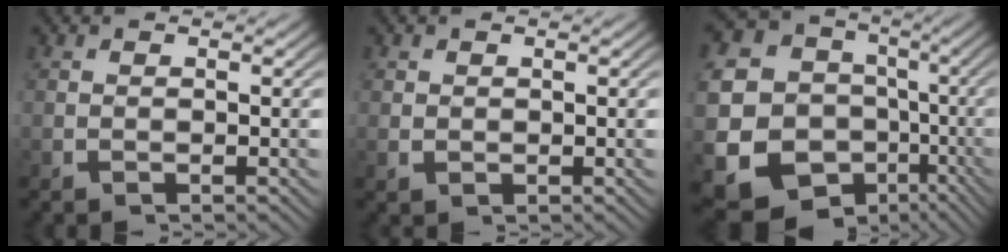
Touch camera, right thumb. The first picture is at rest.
{"total": 0.9, "force": [0.4, 0.7, 0.4], "torque": [-0.012, -0.008, 0.014]}
{"total": 21.3, "force": [-4.7, 18.2, 10.0], "torque": [-0.268, -0.113, -0.056]}